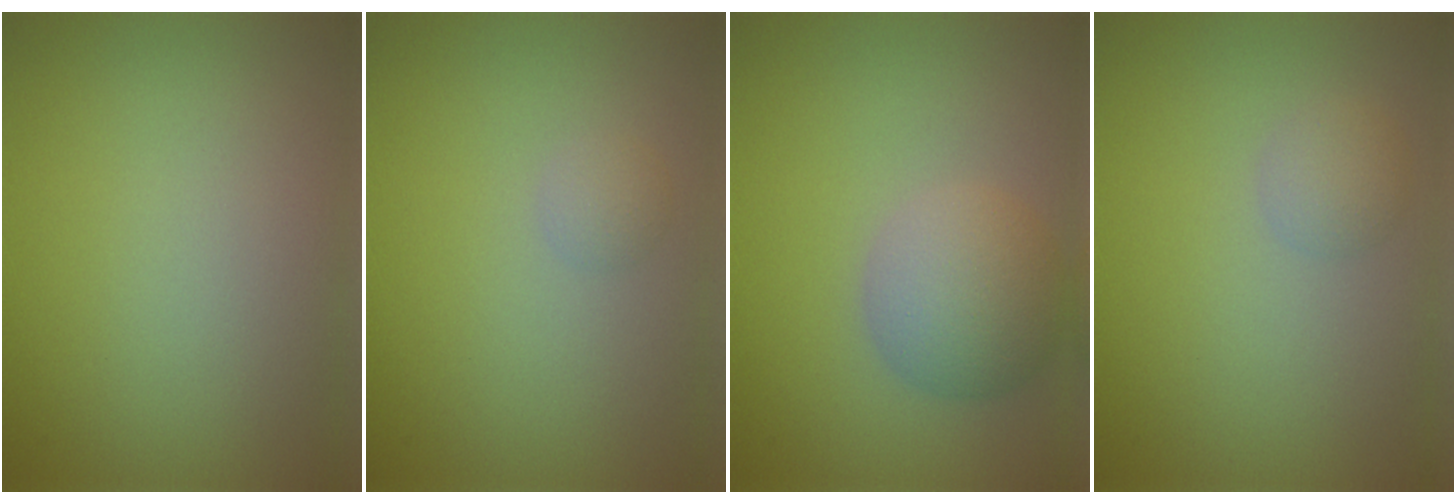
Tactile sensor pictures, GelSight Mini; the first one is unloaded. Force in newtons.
{"total": 1.0, "press": 1.0, "slide": 0.1}
{"total": 4.6, "press": 4.6, "slide": 0.2}
{"total": 1.5, "press": 1.5, "slide": 0.1}